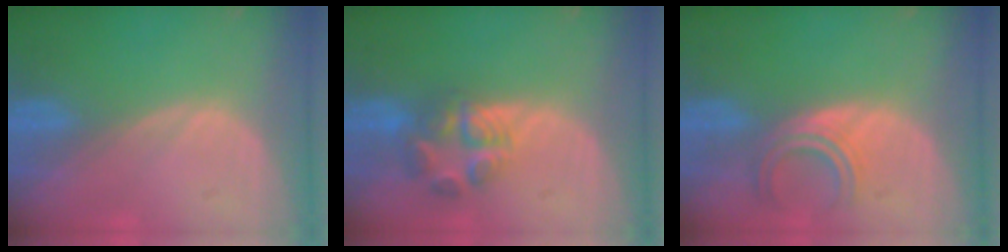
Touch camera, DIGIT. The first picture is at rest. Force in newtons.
{"total": 6.0, "press": 5.9, "slide": 0.7}
{"total": 4.4, "press": 4.3, "slide": 1.1}